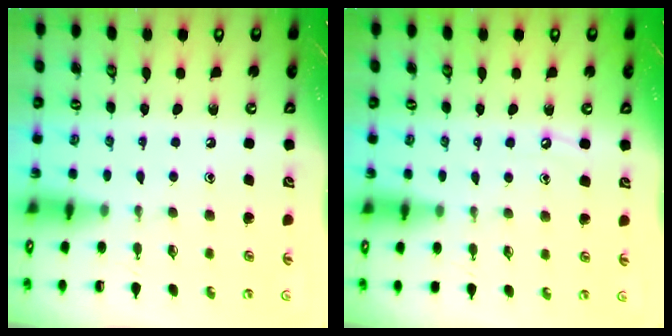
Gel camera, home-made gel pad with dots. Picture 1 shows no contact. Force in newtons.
{"total": 4.7, "press": 4.7, "slide": 0.7}